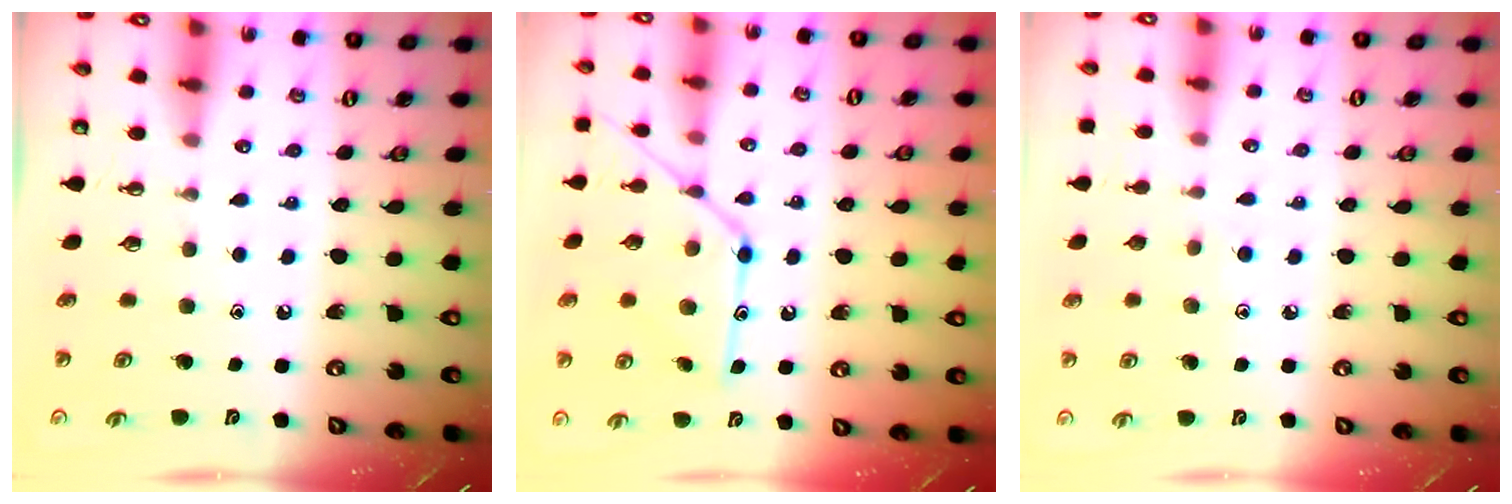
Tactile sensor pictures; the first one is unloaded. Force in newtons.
{"total": 15.2, "press": 15.2, "slide": 1.1}
{"total": 5.8, "press": 5.8, "slide": 0.5}